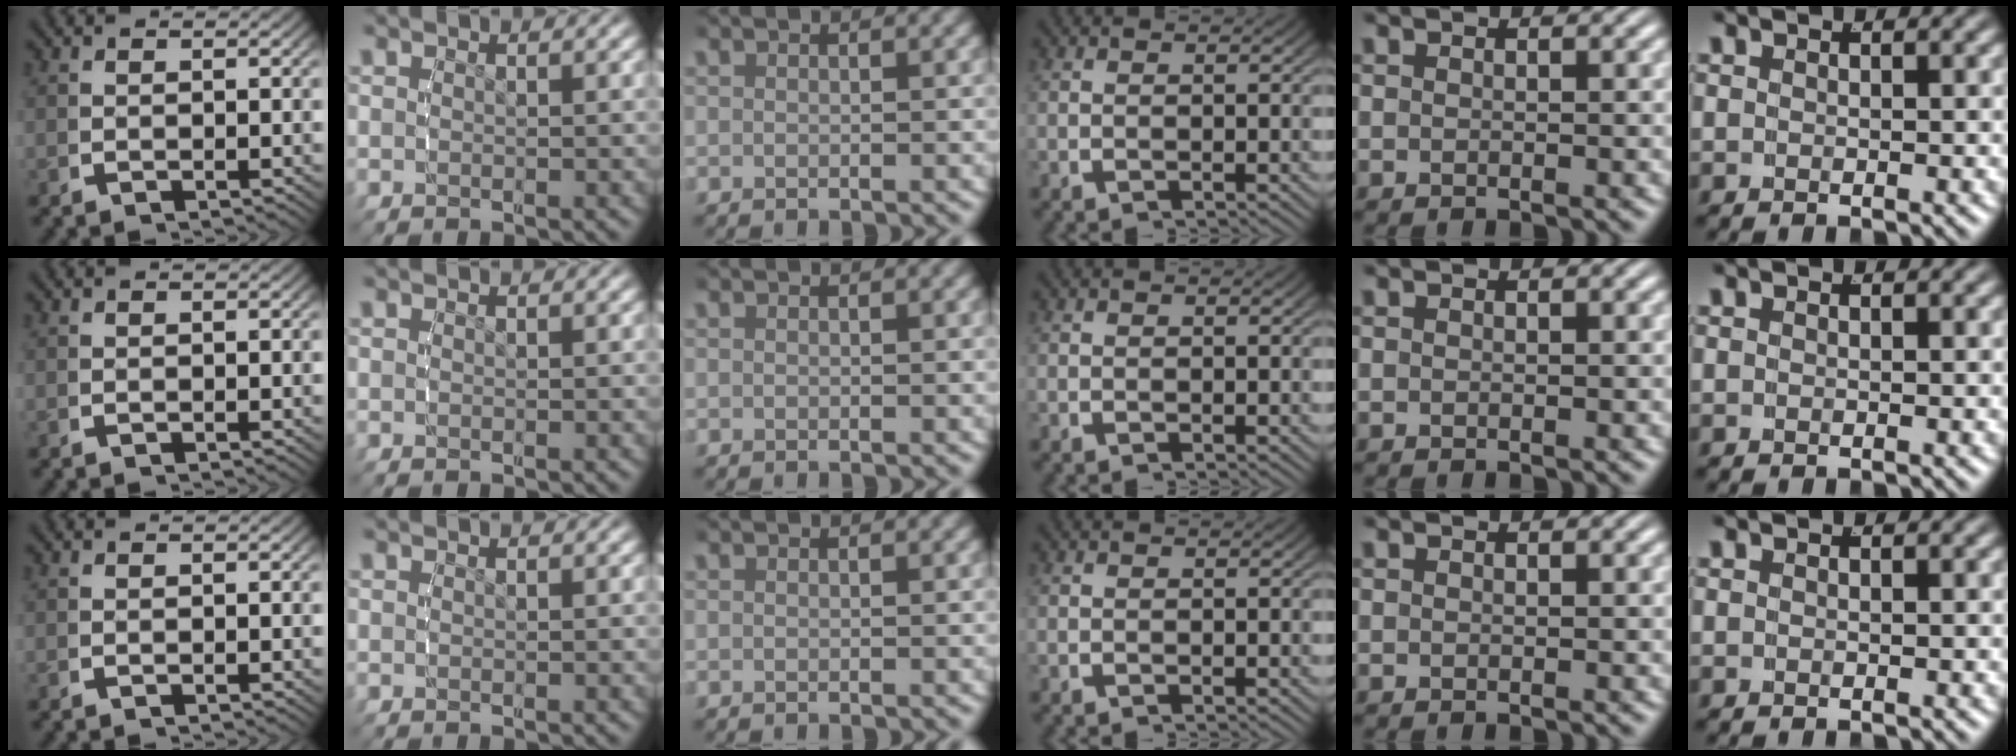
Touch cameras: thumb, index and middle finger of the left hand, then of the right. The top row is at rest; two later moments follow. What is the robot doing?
{"motion": "reach", "object": "jacket"}